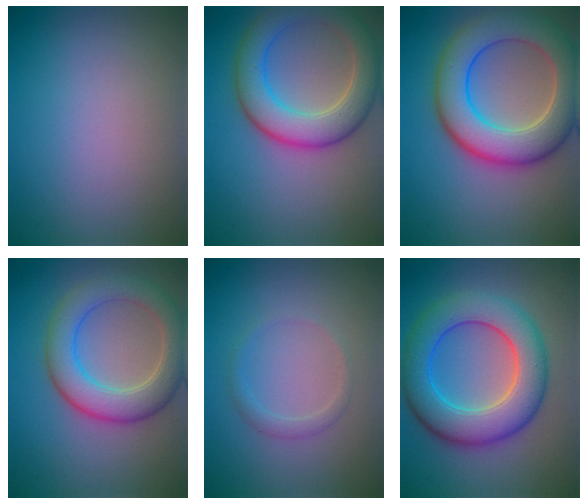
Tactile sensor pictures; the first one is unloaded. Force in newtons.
{"total": 7.0, "press": 6.9, "slide": 0.3}
{"total": 9.5, "press": 9.5, "slide": 0.7}
{"total": 6.2, "press": 6.2, "slide": 0.4}
{"total": 1.3, "press": 1.3, "slide": 0.1}
{"total": 8.8, "press": 8.8, "slide": 0.1}